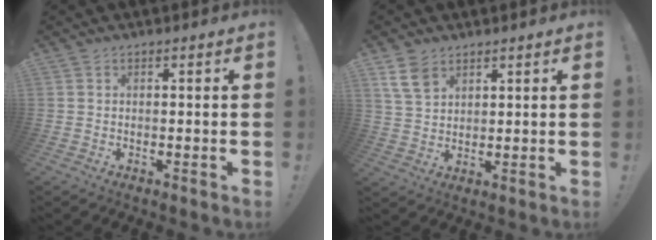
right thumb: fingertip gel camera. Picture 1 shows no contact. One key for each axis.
{"total": 7.2, "fx": 4.5, "fy": 4.3, "fz": 3.8, "tx": -0.068, "ty": -0.015, "tz": 0.091}